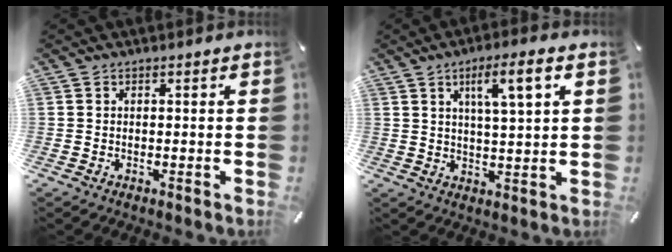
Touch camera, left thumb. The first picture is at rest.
{"total": 8.2, "force": [3.9, 1.6, 7.0], "torque": [-0.120, -0.006, 0.059]}